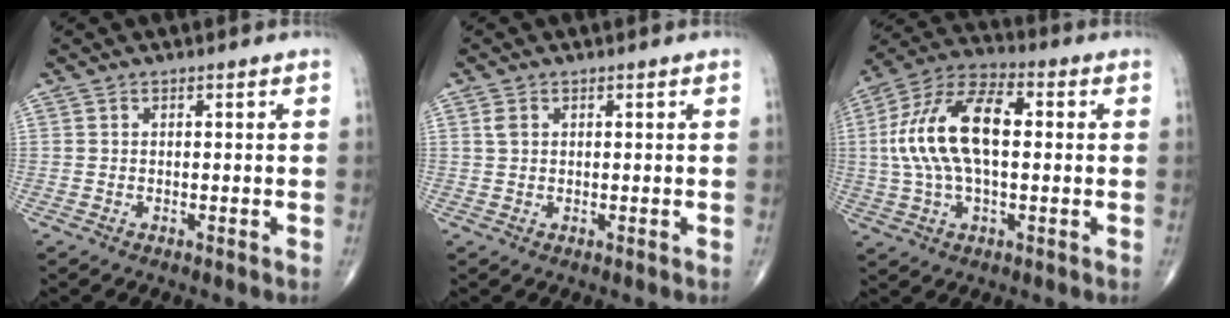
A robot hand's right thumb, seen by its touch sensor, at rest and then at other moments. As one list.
[{"total": 1.4, "force": [0.5, 1.0, 0.8], "torque": [-0.018, 0.003, 0.013]}, {"total": 17.1, "force": [1.5, 8.6, 14.7], "torque": [-0.290, 0.031, 0.022]}]